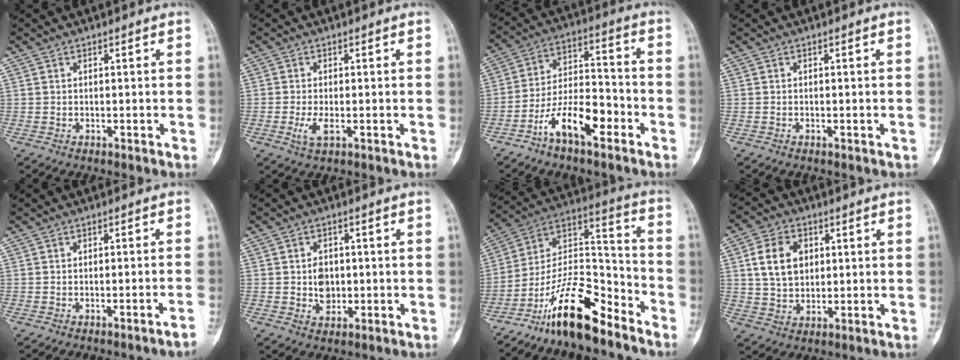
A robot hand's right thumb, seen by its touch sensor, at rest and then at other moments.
{"total": 3.2, "force": [-0.9, 1.2, 2.8], "torque": [-0.065, -0.006, -0.018]}
{"total": 13.7, "force": [-7.7, 5.3, 10.0], "torque": [-0.181, 0.069, -0.144]}
{"total": 0.5, "force": [-0.4, 0.3, 0.3], "torque": [-0.009, 0.003, -0.003]}
{"total": 2.6, "force": [-1.9, -0.7, 1.6], "torque": [-0.038, 0.021, -0.021]}
{"total": 4.4, "force": [-0.3, 3.5, 2.7], "torque": [-0.024, 0.003, -0.002]}
{"total": 17.7, "force": [-12.6, 5.9, 10.9], "torque": [-0.175, 0.102, -0.226]}
{"total": 9.1, "force": [2.1, 6.7, 5.8], "torque": [-0.082, -0.001, 0.039]}